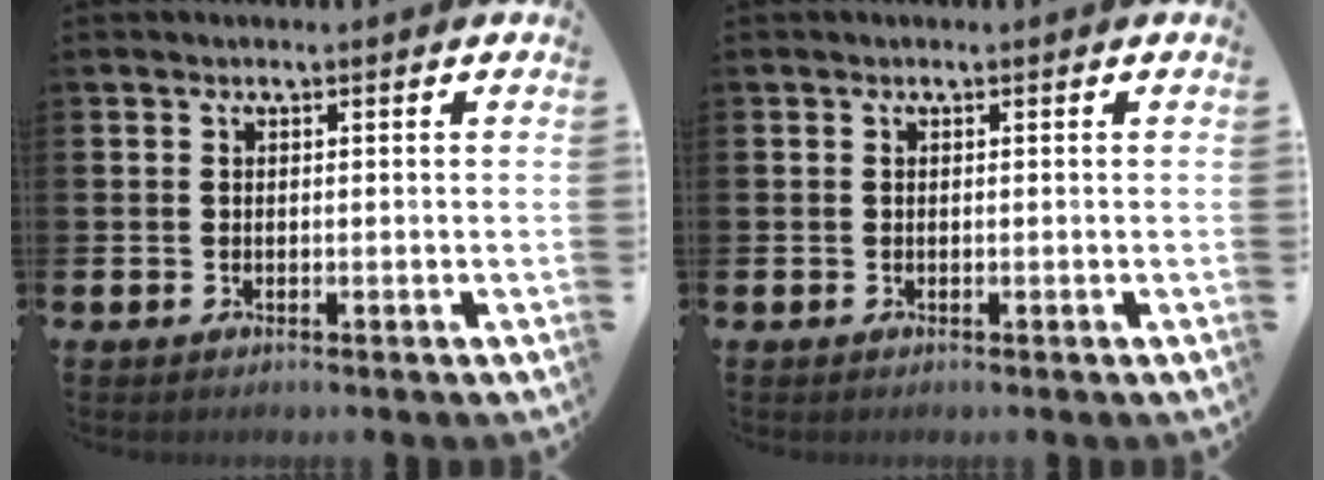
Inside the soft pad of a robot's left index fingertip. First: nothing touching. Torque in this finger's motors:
{"motor_torque": [0.00, 0.00, 0.00, 0.00]}